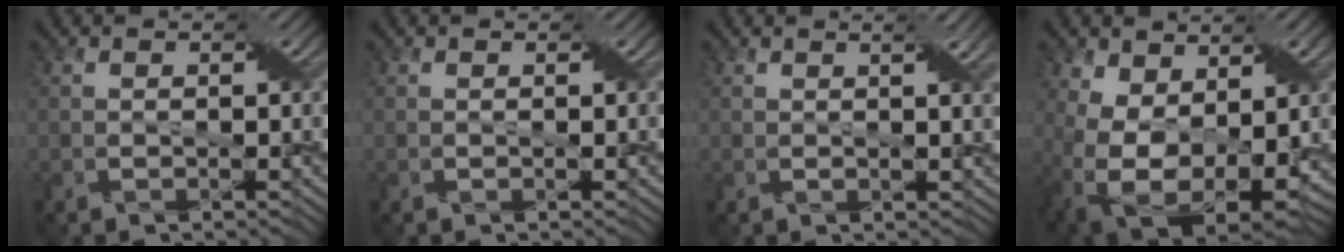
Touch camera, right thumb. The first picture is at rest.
{"total": 0.0}
{"total": 3.1, "force": [1.2, 0.3, 2.8], "torque": [-0.047, 0.003, 0.020]}
{"total": 13.0, "force": [1.0, 8.1, 10.1], "torque": [-0.220, -0.033, 0.034]}